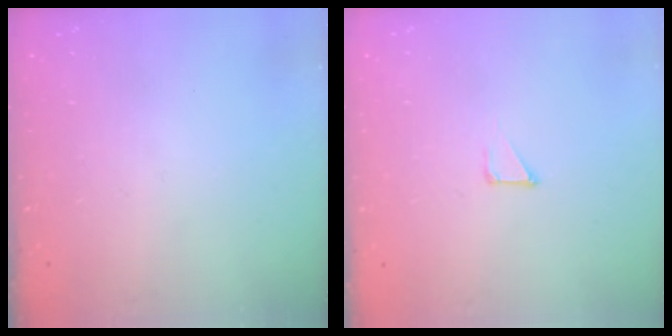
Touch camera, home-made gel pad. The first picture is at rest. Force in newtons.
{"total": 1.2, "press": 1.2, "slide": 0.0}